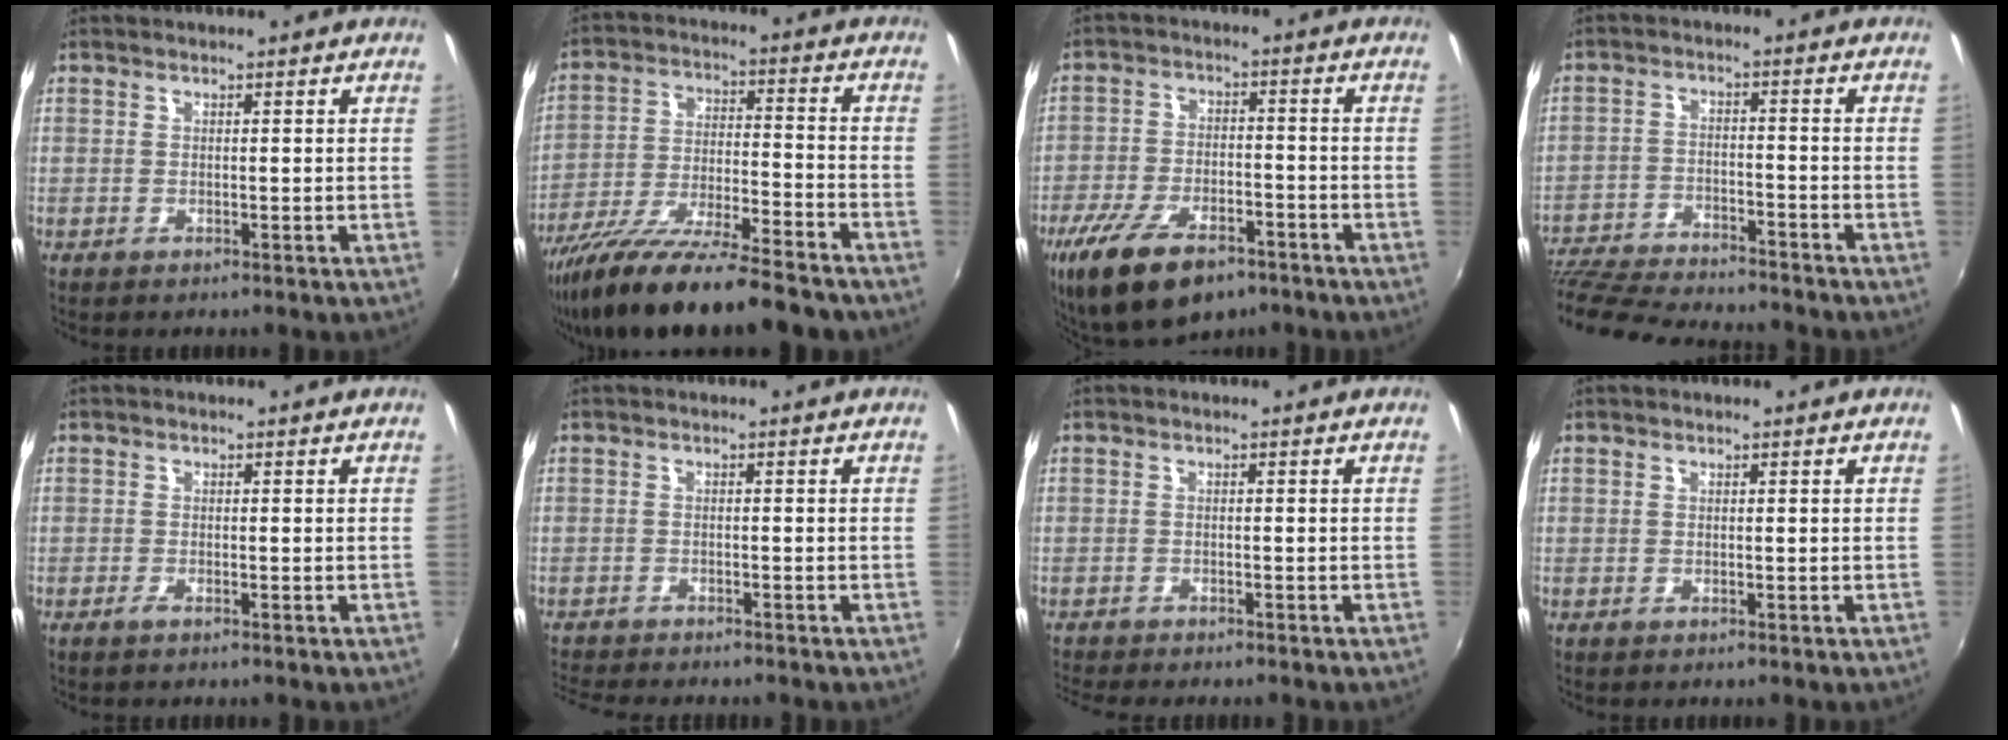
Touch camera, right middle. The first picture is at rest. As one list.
[{"total": 20.3, "force": [-16.4, 3.0, 11.5], "torque": [-0.212, -0.052, -0.268]}, {"total": 15.5, "force": [-10.2, 6.5, 9.6], "torque": [-0.205, -0.032, -0.176]}, {"total": 17.6, "force": [-15.9, 3.0, 6.9], "torque": [-0.155, -0.027, -0.256]}, {"total": 1.3, "force": [-0.9, 0.2, 0.9], "torque": [-0.020, -0.004, -0.018]}, {"total": 6.2, "force": [-5.9, 0.4, 1.9], "torque": [-0.057, -0.024, -0.101]}, {"total": 4.3, "force": [-4.0, 0.2, 1.3], "torque": [-0.040, -0.024, -0.073]}, {"total": 0.0}]